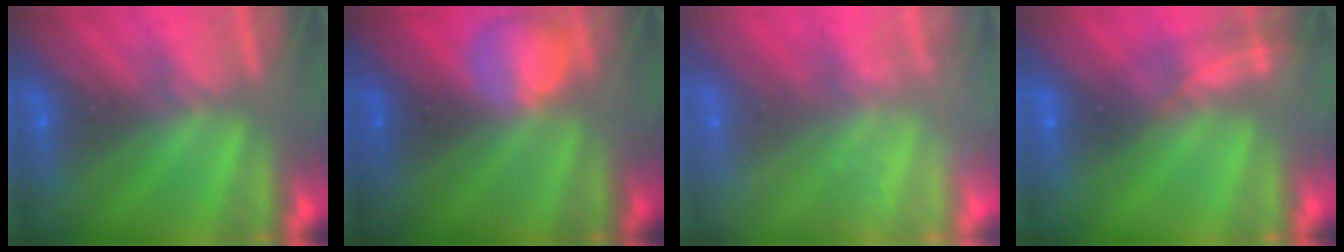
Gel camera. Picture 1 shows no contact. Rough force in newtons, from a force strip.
{"total": 2.4}
{"total": 2.4}
{"total": 1.6}